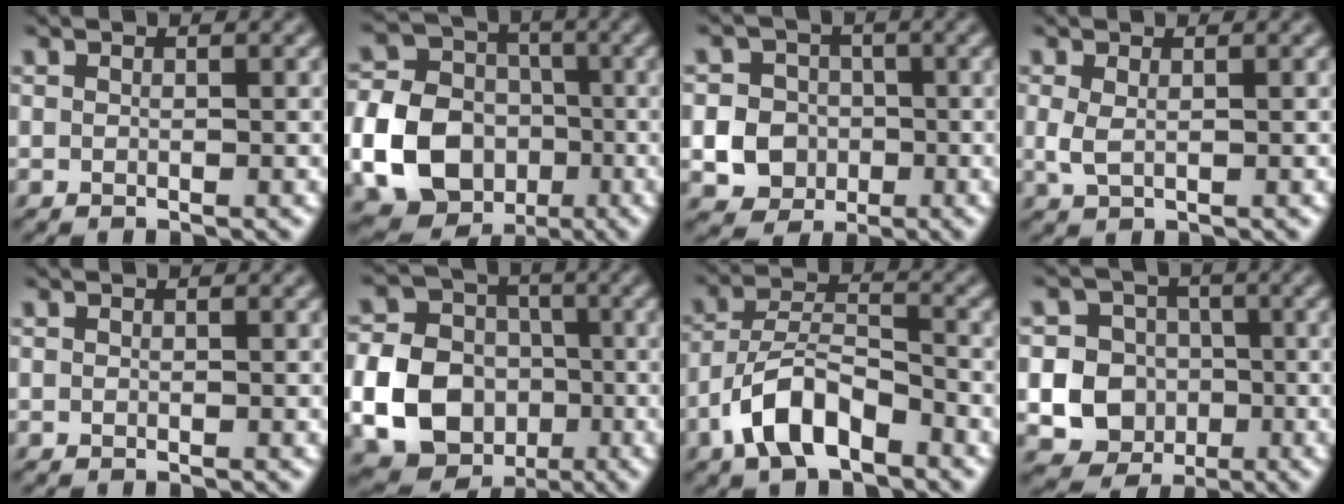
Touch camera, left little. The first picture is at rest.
{"total": 12.1, "force": [-3.3, 10.0, 5.9], "torque": [-0.128, -0.037, -0.077]}
{"total": 6.6, "force": [-1.7, 6.0, 2.0], "torque": [-0.033, 0.006, -0.054]}
{"total": 1.6, "force": [0.0, 0.8, 1.4], "torque": [-0.042, 0.001, 0.004]}
{"total": 0.0}
{"total": 14.1, "force": [-3.3, 12.4, 5.9], "torque": [-0.145, -0.034, -0.072]}
{"total": 6.3, "force": [-3.8, 2.6, 4.3], "torque": [-0.077, 0.011, -0.076]}
{"total": 11.2, "force": [-2.4, 10.5, 3.0], "torque": [-0.075, -0.002, -0.053]}